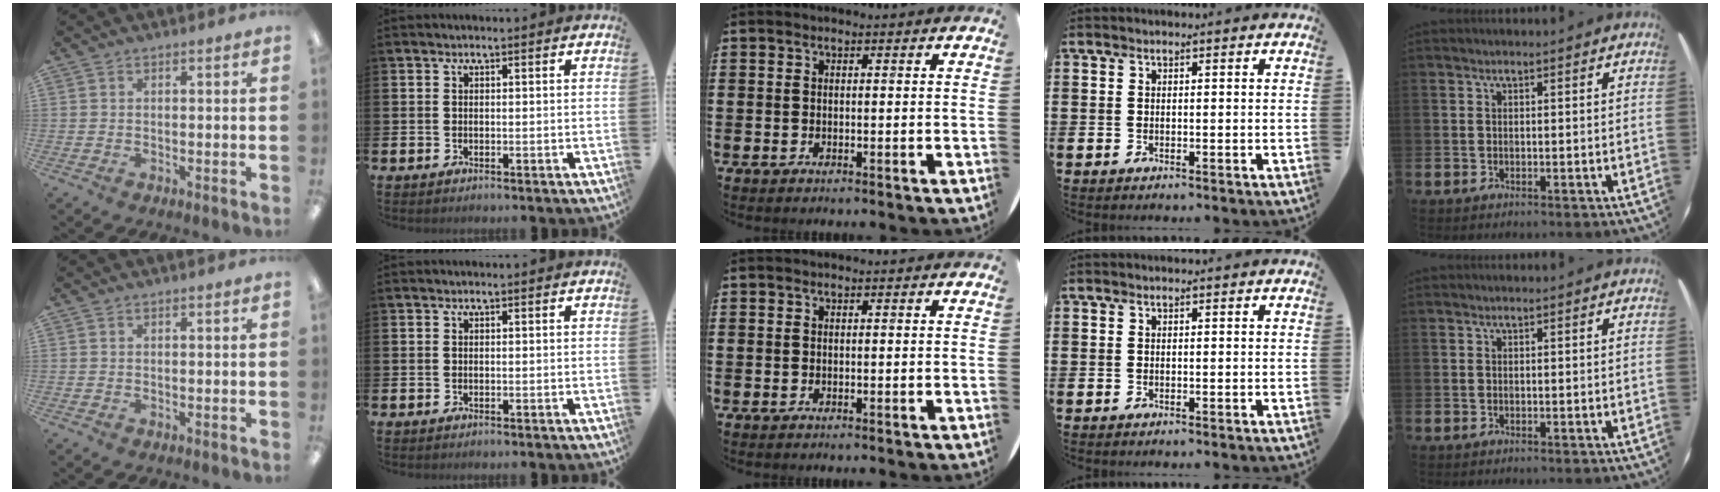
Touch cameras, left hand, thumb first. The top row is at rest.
{}